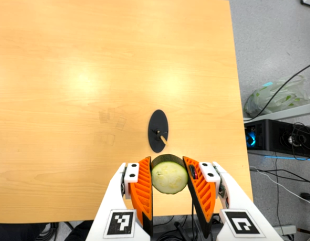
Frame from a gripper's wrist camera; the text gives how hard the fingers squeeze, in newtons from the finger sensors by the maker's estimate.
{"total": 12.2, "left": 12.6, "right": 11.7}